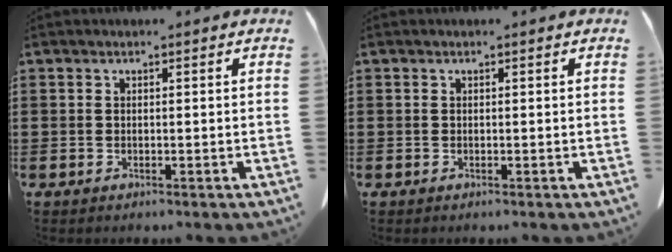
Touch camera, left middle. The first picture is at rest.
{"total": 0.0}